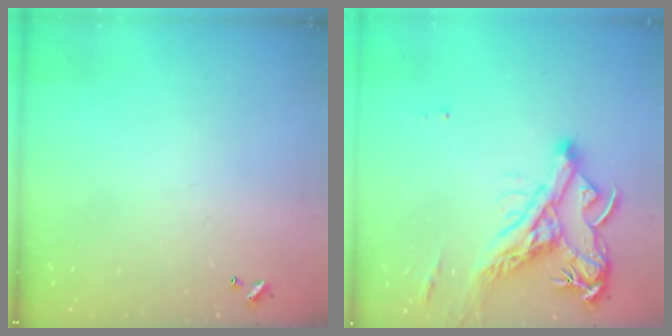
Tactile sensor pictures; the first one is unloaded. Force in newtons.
{"total": 9.3, "press": 9.1, "slide": 2.1}